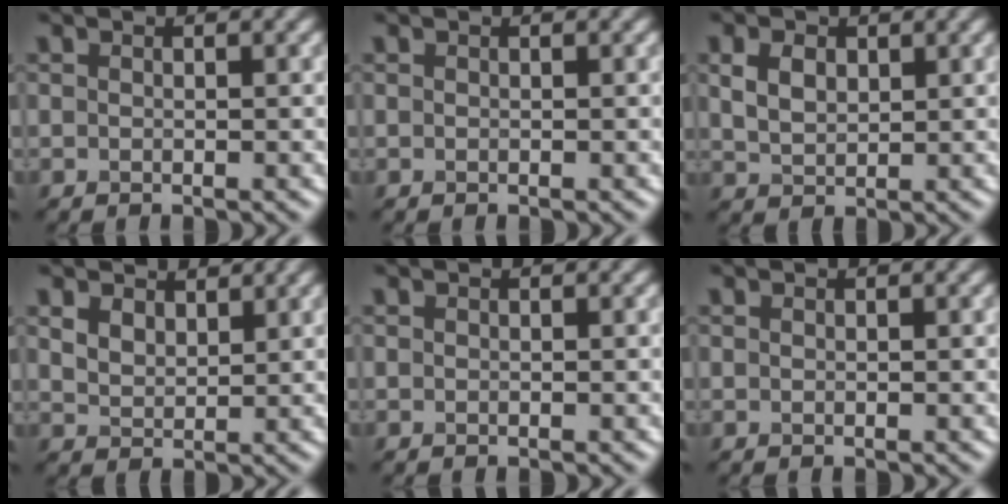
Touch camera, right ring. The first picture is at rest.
{"total": 0.0}
{"total": 2.8, "force": [1.1, 1.9, 1.8], "torque": [-0.042, 0.001, 0.024]}
{"total": 3.5, "force": [2.5, 1.9, 1.5], "torque": [-0.043, -0.004, 0.049]}
{"total": 0.0}
{"total": 0.0}